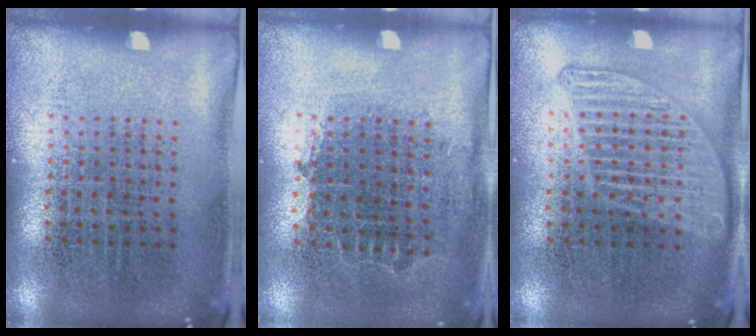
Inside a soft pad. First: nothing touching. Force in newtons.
{"total": 0.8, "press": 0.7, "slide": 0.3}
{"total": 1.3, "press": 1.3, "slide": 0.2}